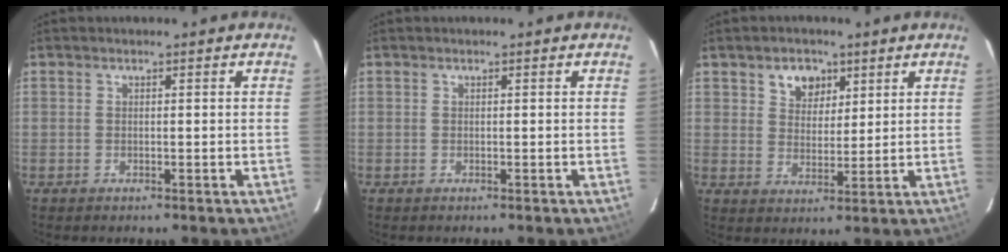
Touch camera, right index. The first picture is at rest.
{"total": 0.0}
{"total": 5.8, "force": [3.2, 4.2, 2.4], "torque": [-0.032, 0.008, 0.059]}